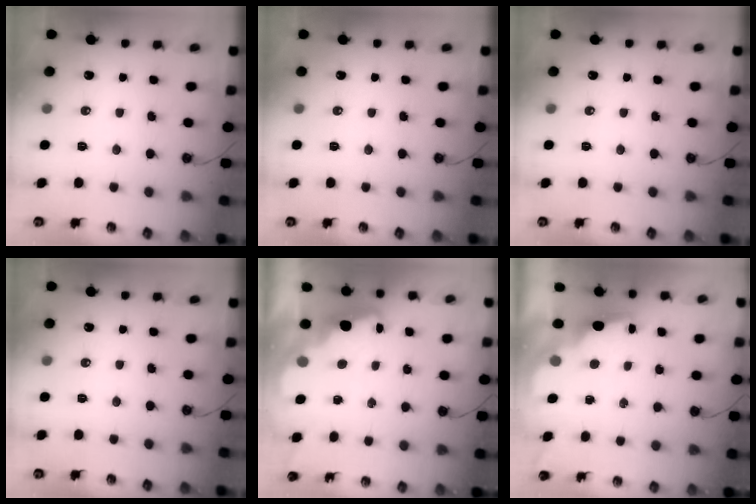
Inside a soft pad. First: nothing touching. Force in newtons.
{"total": 0.0}
{"total": 0.0}
{"total": 0.0}
{"total": 2.8, "press": 2.7, "slide": 0.7}
{"total": 2.1, "press": 1.9, "slide": 0.8}